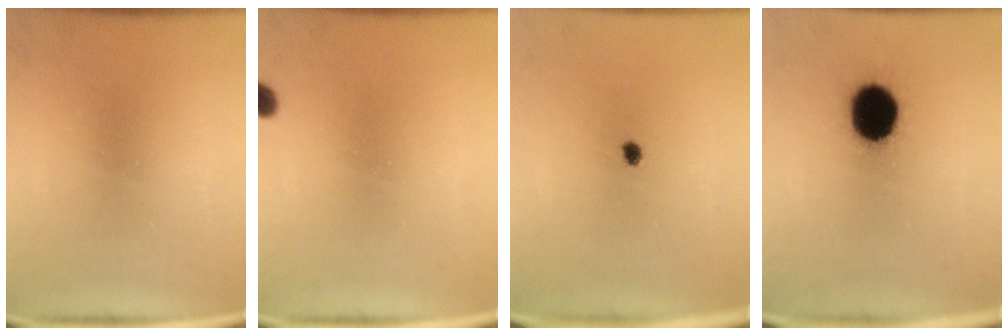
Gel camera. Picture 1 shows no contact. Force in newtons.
{"total": 1.7}
{"total": 1.2}
{"total": 15.0}